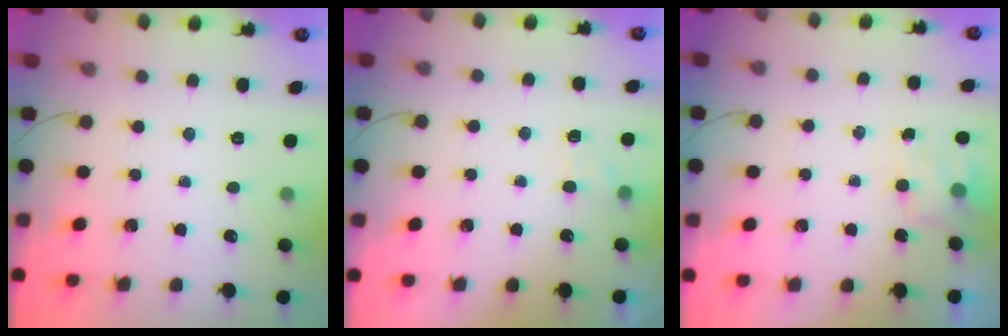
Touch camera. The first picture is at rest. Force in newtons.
{"total": 5.6, "press": 5.3, "slide": 1.7}
{"total": 4.8, "press": 4.7, "slide": 1.1}